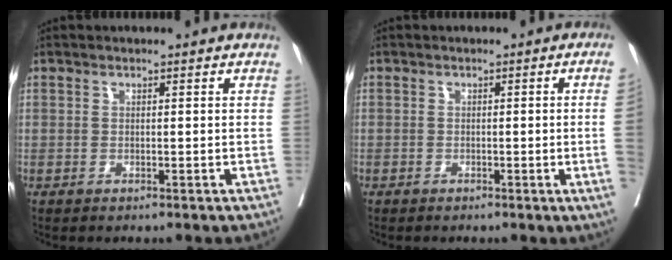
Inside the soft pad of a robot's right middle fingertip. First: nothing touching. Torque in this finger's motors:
{"motor_torque": [0.29, -0.36, -1.04, -0.21]}